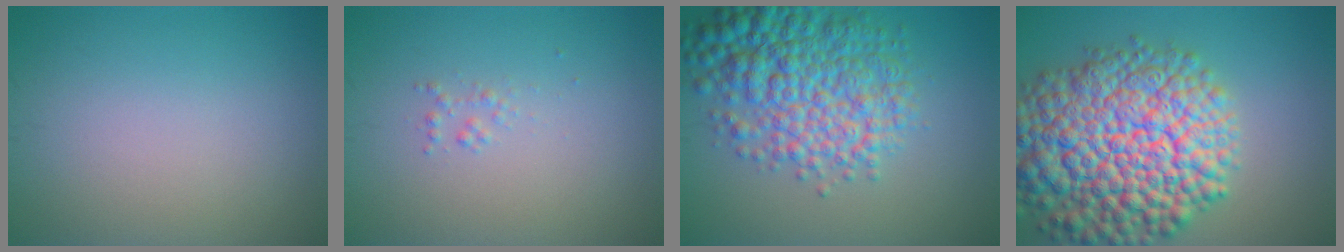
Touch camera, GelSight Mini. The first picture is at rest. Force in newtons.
{"total": 0.7, "press": 0.7, "slide": 0.0}
{"total": 8.2, "press": 8.2, "slide": 0.2}
{"total": 14.4, "press": 14.4, "slide": 0.7}